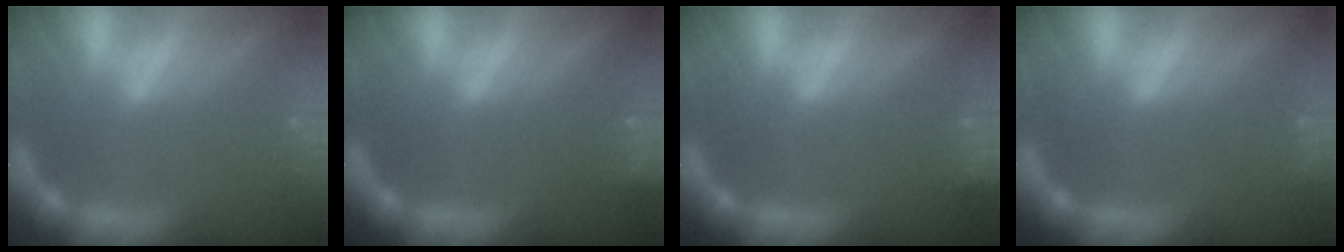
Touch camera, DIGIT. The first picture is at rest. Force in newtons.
{"total": 1.9}
{"total": 2.4}
{"total": 0.9}